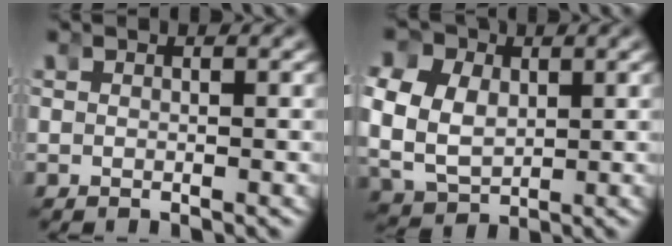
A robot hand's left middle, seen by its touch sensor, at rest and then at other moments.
{"total": 11.4, "force": [0.7, 10.0, 5.4], "torque": [-0.150, -0.030, 0.015]}